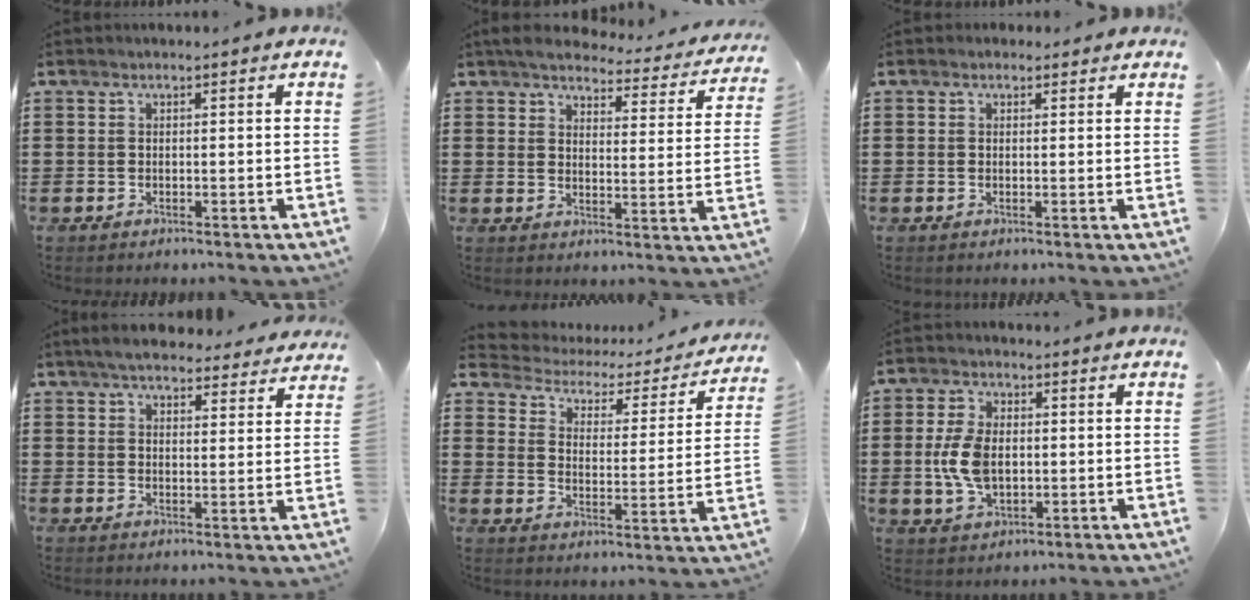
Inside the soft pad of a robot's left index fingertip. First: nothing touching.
{"total": 4.3, "force": [4.1, 0.5, 1.1], "torque": [-0.044, -0.025, 0.069]}
{"total": 1.0, "force": [0.6, 0.7, 0.2], "torque": [-0.007, 0.005, 0.012]}
{"total": 5.3, "force": [5.0, 0.7, 1.5], "torque": [-0.044, -0.013, 0.093]}
{"total": 2.3, "force": [1.9, 1.2, 0.5], "torque": [-0.031, -0.018, 0.022]}
{"total": 7.3, "force": [-0.1, 4.5, 5.8], "torque": [-0.146, 0.002, -0.010]}